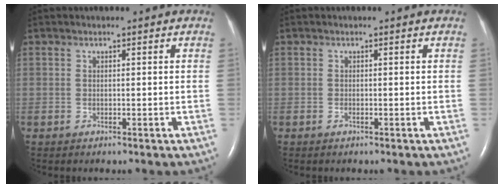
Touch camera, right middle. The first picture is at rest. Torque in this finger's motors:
{"motor_torque": [-0.02, 0.01, -0.04, 0.00]}